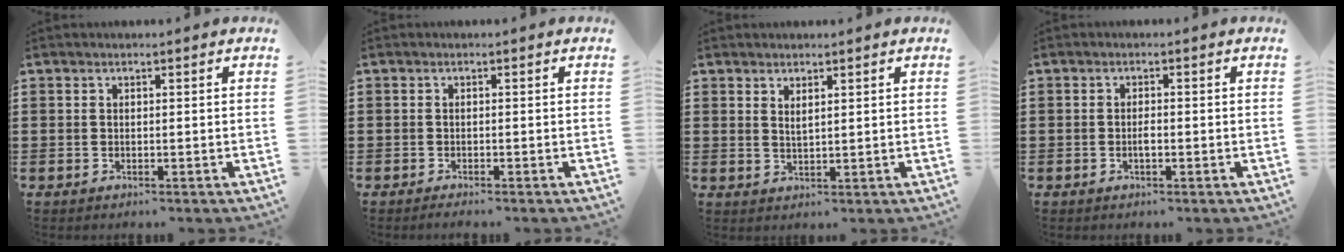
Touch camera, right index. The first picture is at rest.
{"total": 0.8, "force": [-0.8, -0.1, 0.1], "torque": [-0.003, -0.004, -0.016]}
{"total": 1.6, "force": [1.3, 0.4, 0.8], "torque": [-0.016, 0.002, 0.024]}
{"total": 1.4, "force": [-0.4, 0.4, 1.3], "torque": [-0.025, 0.000, -0.007]}